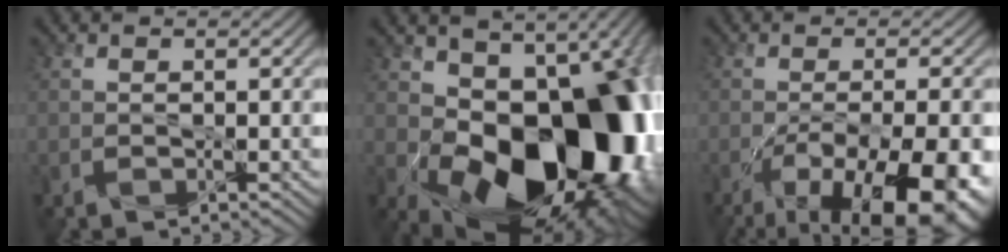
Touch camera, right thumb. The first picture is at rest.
{"total": 18.7, "force": [-1.4, 11.9, 14.3], "torque": [-0.196, -0.047, -0.003]}
{"total": 14.7, "force": [-7.8, 4.8, 11.5], "torque": [-0.180, -0.040, -0.098]}